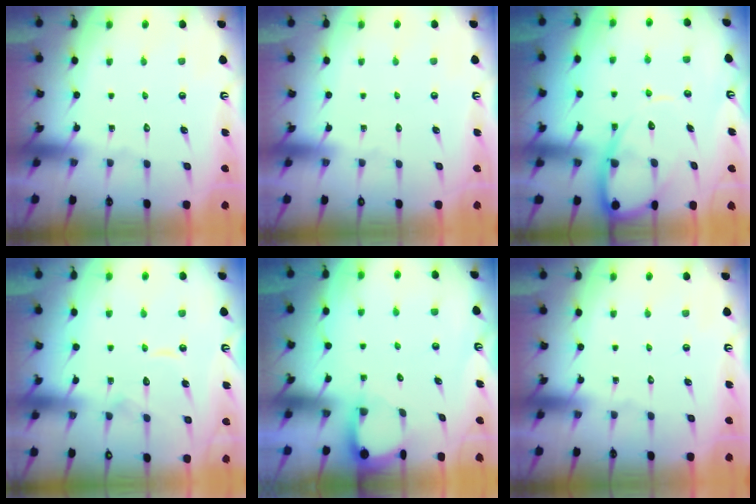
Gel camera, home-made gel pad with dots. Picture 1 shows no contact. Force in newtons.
{"total": 0.0}
{"total": 10.5, "press": 10.5, "slide": 0.8}
{"total": 8.5, "press": 8.5, "slide": 0.7}
{"total": 2.8, "press": 2.8, "slide": 0.3}
{"total": 0.0}